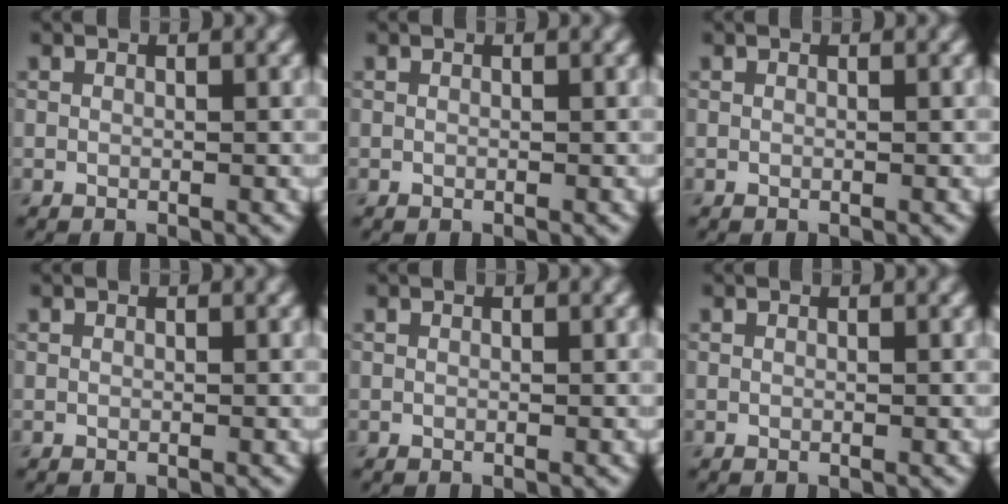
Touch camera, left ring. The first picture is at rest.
{"total": 0.0}
{"total": 0.0}
{"total": 0.0}
{"total": 0.0}
{"total": 0.0}